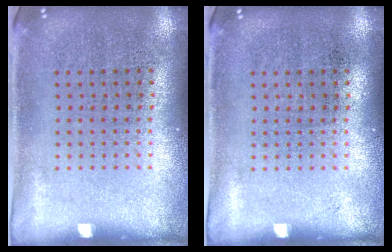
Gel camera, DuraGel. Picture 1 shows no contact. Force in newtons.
{"total": 0.0}